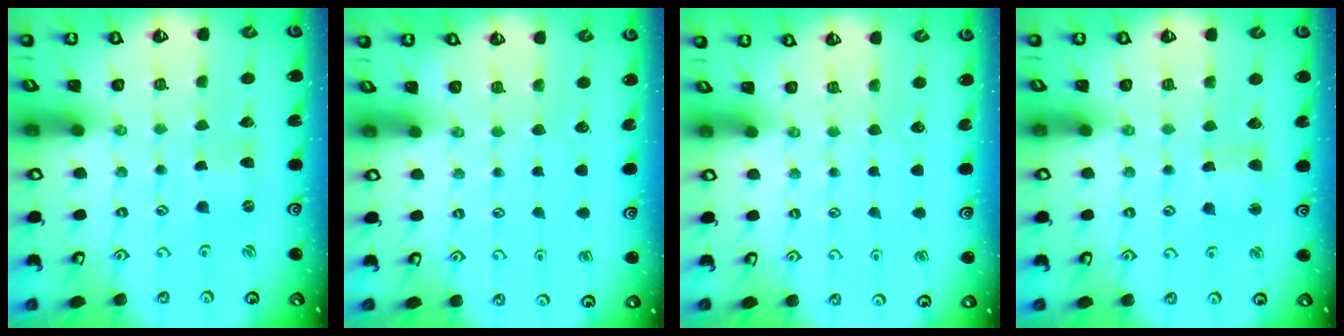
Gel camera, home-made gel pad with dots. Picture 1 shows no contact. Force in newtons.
{"total": 0.0}
{"total": 0.0}
{"total": 3.1, "press": 3.1, "slide": 0.3}